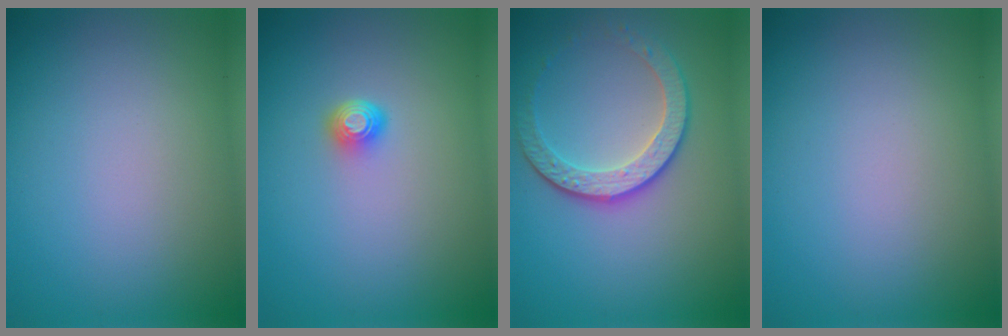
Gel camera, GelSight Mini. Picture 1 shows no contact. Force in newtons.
{"total": 1.5, "press": 1.1, "slide": 1.1}
{"total": 3.7, "press": 3.2, "slide": 2.0}
{"total": 0.0}